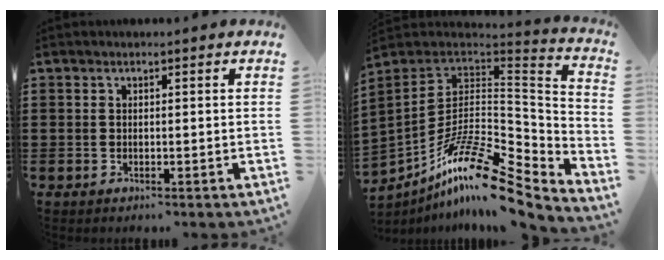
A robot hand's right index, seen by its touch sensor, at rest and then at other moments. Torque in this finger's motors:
{"motor_torque": [-0.18, -0.28, 0.38, 0.21]}